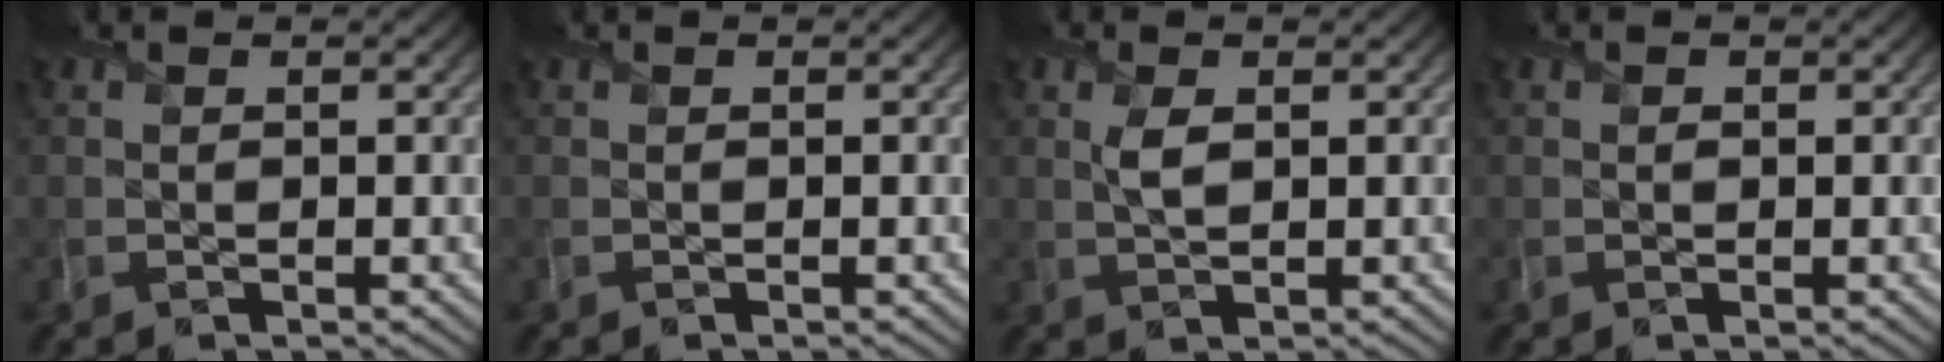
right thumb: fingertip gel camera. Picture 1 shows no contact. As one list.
[{"total": 0.0}, {"total": 2.3, "force": [0.7, 1.0, 2.0], "torque": [-0.049, 0.002, 0.013]}, {"total": 0.6, "force": [0.2, 0.4, 0.4], "torque": [-0.010, 0.001, 0.000]}]